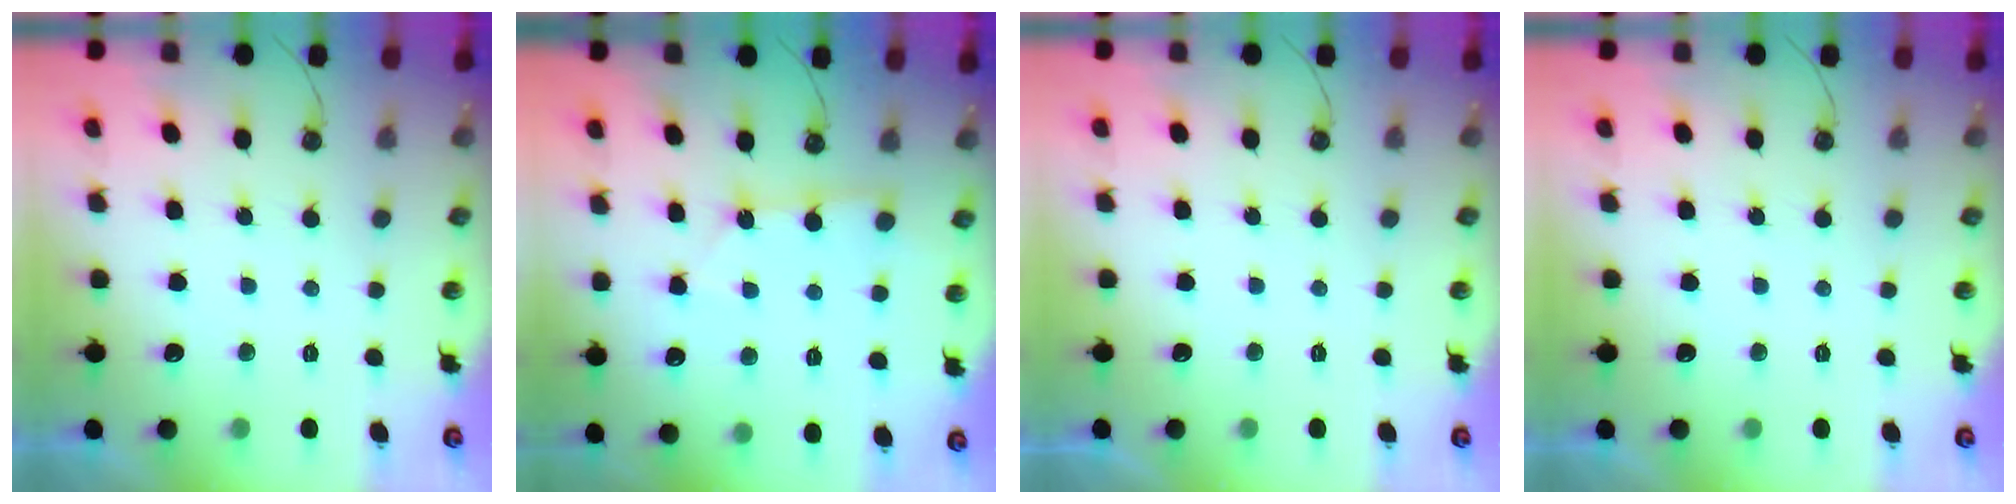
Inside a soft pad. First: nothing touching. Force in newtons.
{"total": 3.0, "press": 3.0, "slide": 0.2}
{"total": 0.0}
{"total": 0.0}